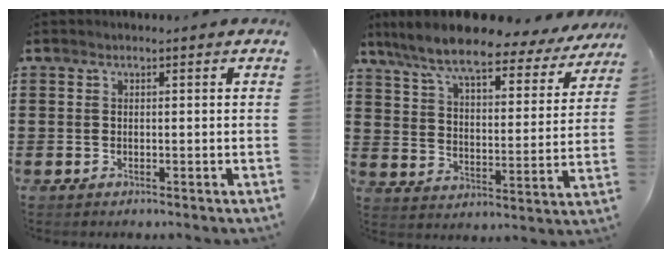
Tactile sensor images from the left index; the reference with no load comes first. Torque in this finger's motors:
{"motor_torque": [1.07, -1.07, 1.05, 0.21]}